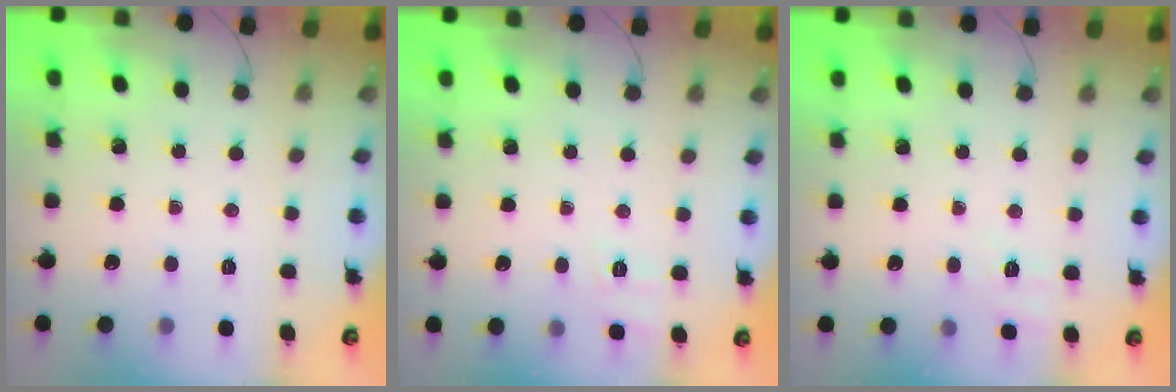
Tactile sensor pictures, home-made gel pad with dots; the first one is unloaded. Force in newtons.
{"total": 2.4, "press": 1.1, "slide": 2.1}
{"total": 7.9, "press": 7.6, "slide": 2.3}